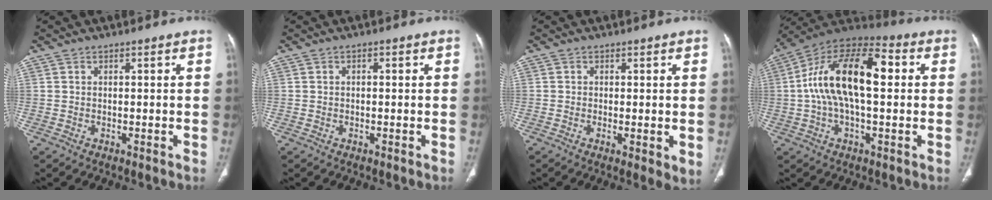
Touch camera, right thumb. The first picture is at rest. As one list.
[{"total": 0.7, "force": [0.1, 0.4, 0.6], "torque": [-0.010, 0.003, 0.000]}, {"total": 2.5, "force": [-0.2, 0.8, 2.3], "torque": [-0.042, -0.009, -0.006]}, {"total": 18.9, "force": [2.2, 8.9, 16.6], "torque": [-0.289, 0.043, 0.028]}]